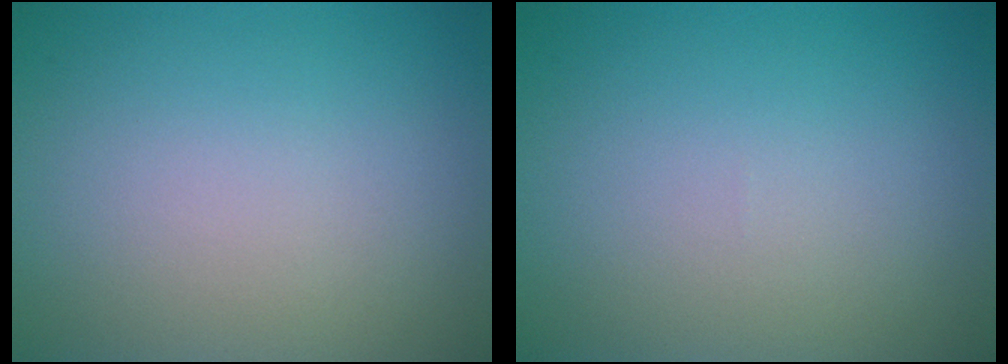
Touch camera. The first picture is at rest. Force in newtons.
{"total": 0.0}